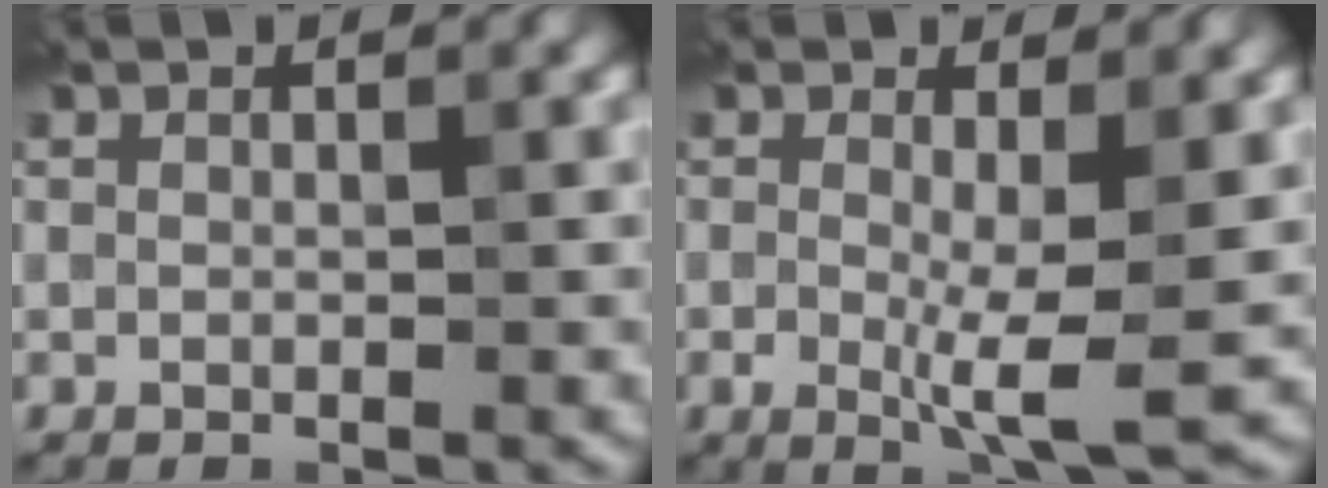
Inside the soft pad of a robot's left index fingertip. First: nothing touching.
{"total": 4.4, "force": [-0.3, 0.8, 4.3], "torque": [-0.080, -0.013, -0.006]}